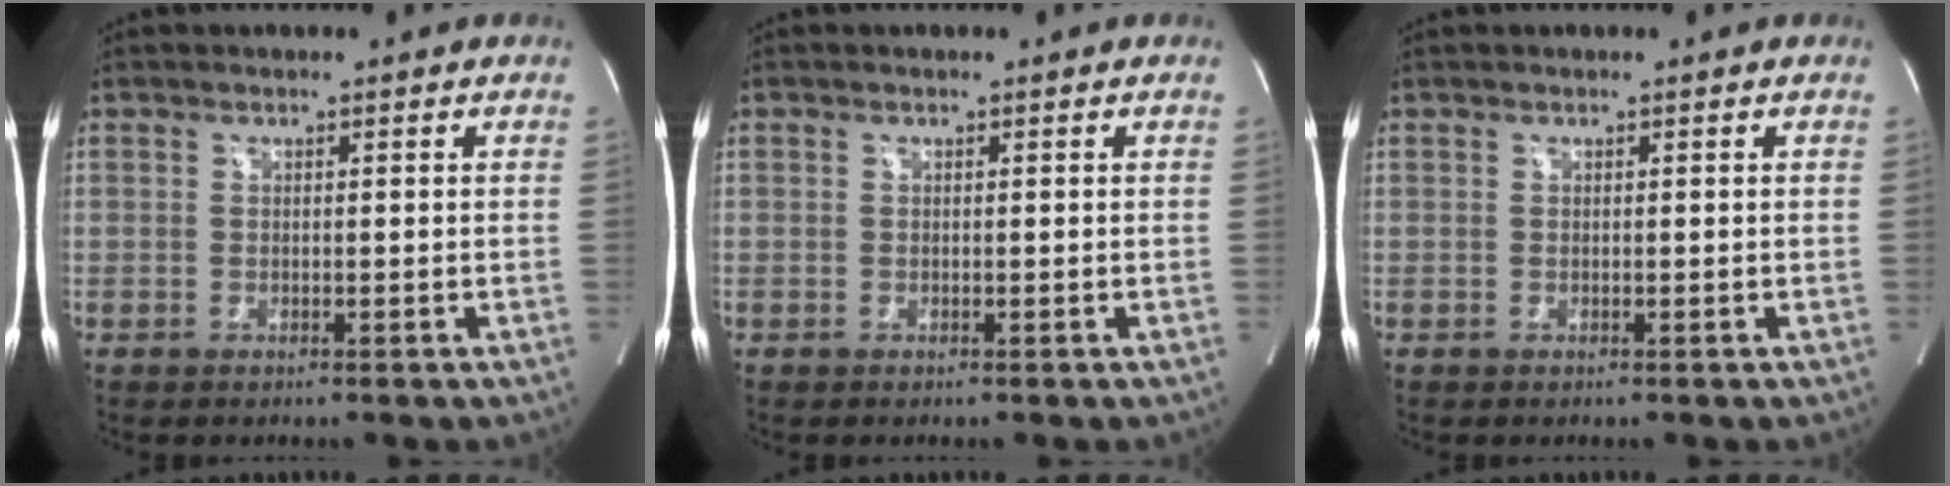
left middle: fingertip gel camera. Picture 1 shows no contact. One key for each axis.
{"total": 0.0}
{"total": 0.0}